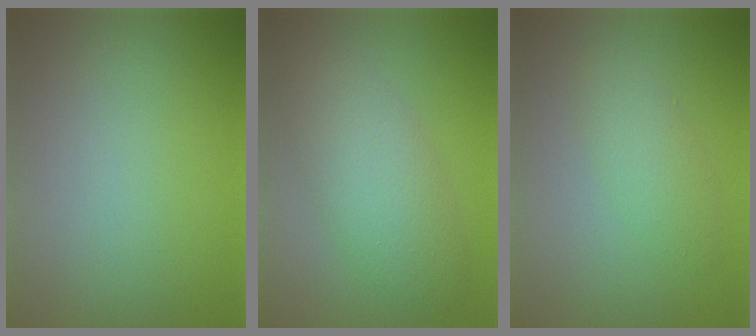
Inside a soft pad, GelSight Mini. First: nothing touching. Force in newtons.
{"total": 5.3, "press": 5.3, "slide": 0.1}
{"total": 2.2, "press": 2.2, "slide": 0.1}